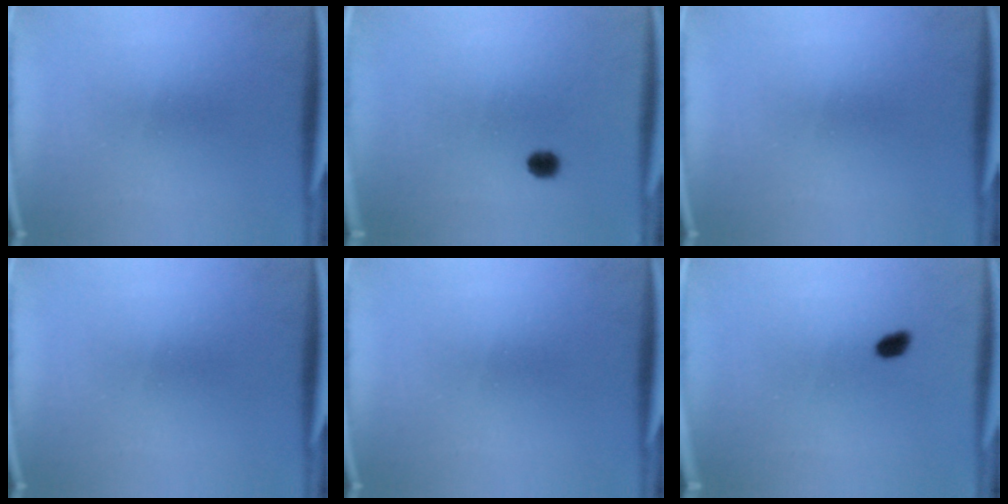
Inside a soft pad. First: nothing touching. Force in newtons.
{"total": 1.9}
{"total": 0.0}
{"total": 0.0}
{"total": 0.0}
{"total": 1.4}